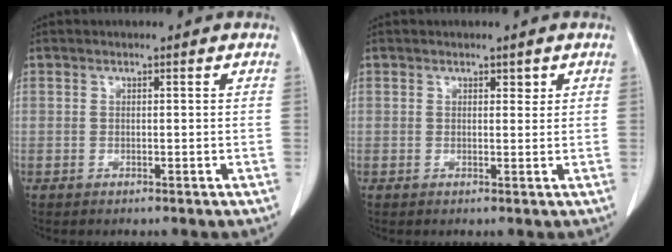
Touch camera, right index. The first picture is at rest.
{"total": 1.2, "force": [0.7, 0.7, 0.6], "torque": [-0.003, -0.003, 0.008]}